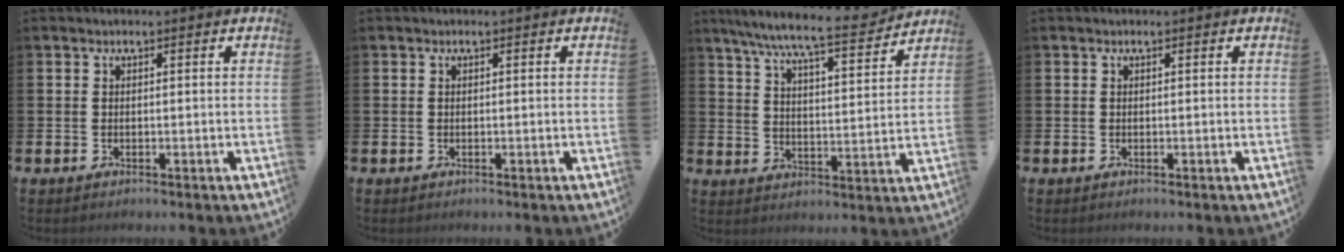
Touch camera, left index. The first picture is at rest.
{"total": 0.0}
{"total": 9.1, "force": [8.2, 0.7, 3.9], "torque": [-0.101, -0.050, 0.140]}
{"total": 0.0}